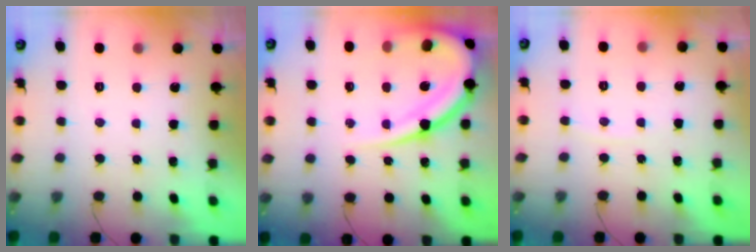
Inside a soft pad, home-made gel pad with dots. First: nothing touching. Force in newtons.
{"total": 17.3, "press": 17.2, "slide": 1.8}
{"total": 3.5, "press": 3.4, "slide": 0.5}